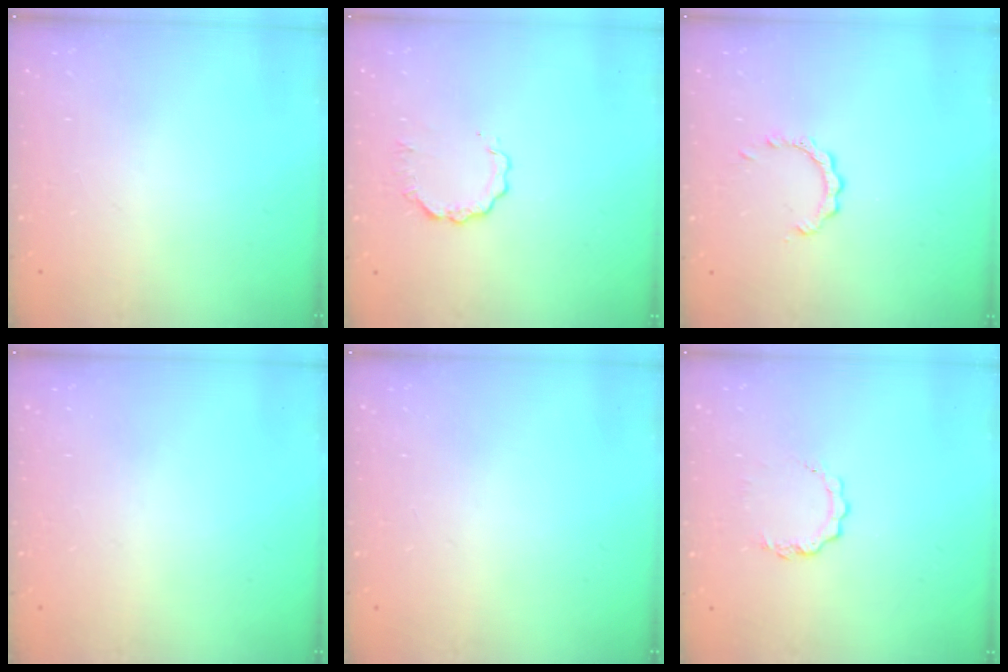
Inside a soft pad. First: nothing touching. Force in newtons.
{"total": 2.9, "press": 2.9, "slide": 0.3}
{"total": 3.0, "press": 3.0, "slide": 0.1}
{"total": 0.0}
{"total": 0.0}
{"total": 5.8, "press": 5.8, "slide": 0.5}